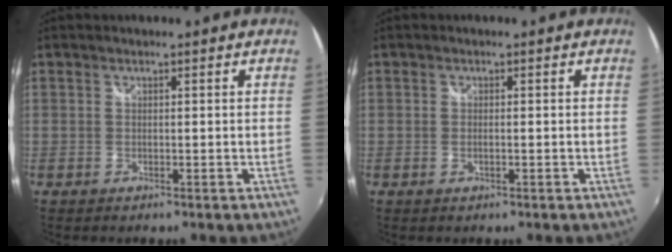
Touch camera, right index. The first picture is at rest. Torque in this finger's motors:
{"motor_torque": [-0.04, 0.08, -0.06, -0.01]}